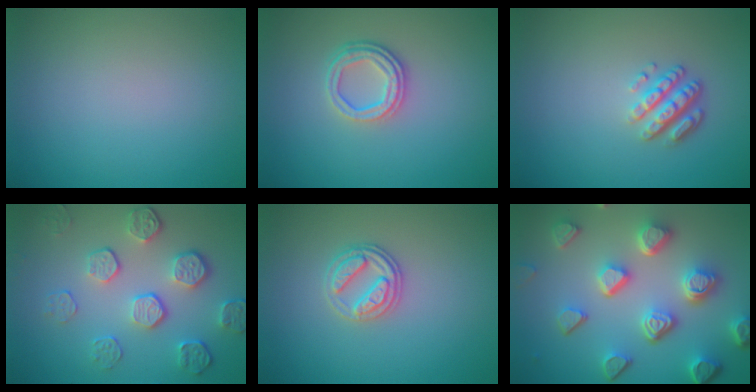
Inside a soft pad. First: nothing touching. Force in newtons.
{"total": 3.3, "press": 2.6, "slide": 2.1}
{"total": 3.4, "press": 2.6, "slide": 2.2}
{"total": 5.2, "press": 3.7, "slide": 3.6}
{"total": 2.7, "press": 2.6, "slide": 0.8}
{"total": 6.8, "press": 5.3, "slide": 4.3}